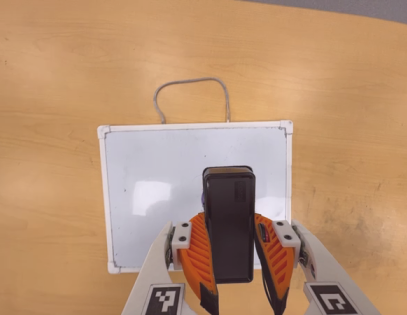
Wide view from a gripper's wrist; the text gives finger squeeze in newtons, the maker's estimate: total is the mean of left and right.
{"total": 8.0, "left": 7.1, "right": 8.9}